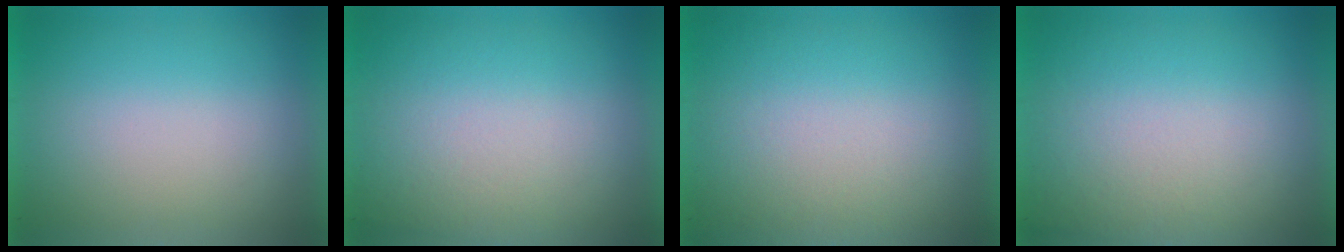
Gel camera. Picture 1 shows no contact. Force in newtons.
{"total": 3.1}
{"total": 2.7}
{"total": 3.5}